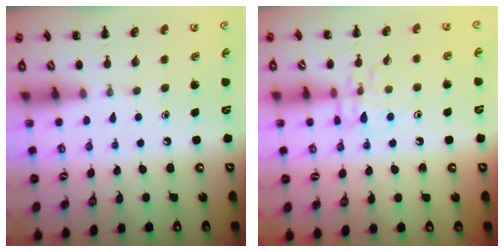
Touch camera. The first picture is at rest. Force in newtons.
{"total": 9.5, "press": 9.4, "slide": 0.8}